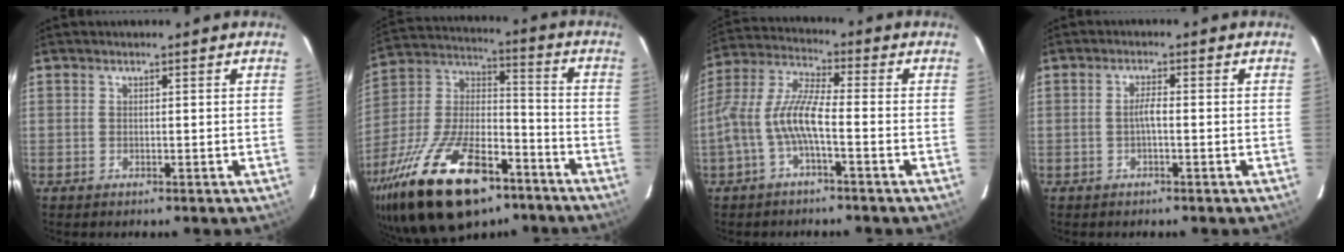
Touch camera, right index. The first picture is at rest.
{"total": 29.3, "force": [-17.7, 13.2, 19.2], "torque": [-0.386, -0.014, -0.287]}
{"total": 9.2, "force": [-2.9, 1.9, 8.5], "torque": [-0.196, 0.011, -0.056]}
{"total": 2.0, "force": [-0.6, 0.3, 1.9], "torque": [-0.037, 0.006, -0.012]}